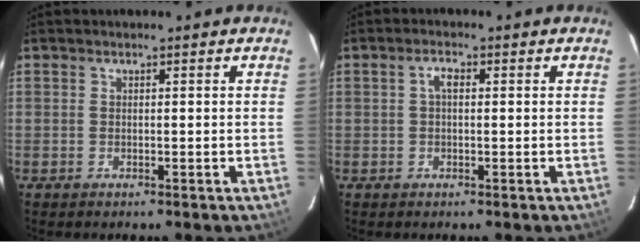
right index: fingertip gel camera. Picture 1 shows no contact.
{"total": 2.1, "force": [0.3, 1.0, 1.8], "torque": [-0.036, 0.009, 0.004]}